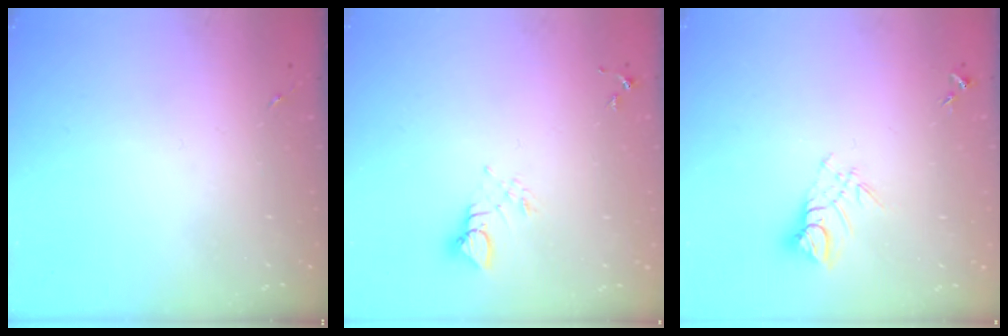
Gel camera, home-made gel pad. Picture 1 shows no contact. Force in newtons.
{"total": 3.8, "press": 3.8, "slide": 0.3}
{"total": 7.9, "press": 7.9, "slide": 0.5}